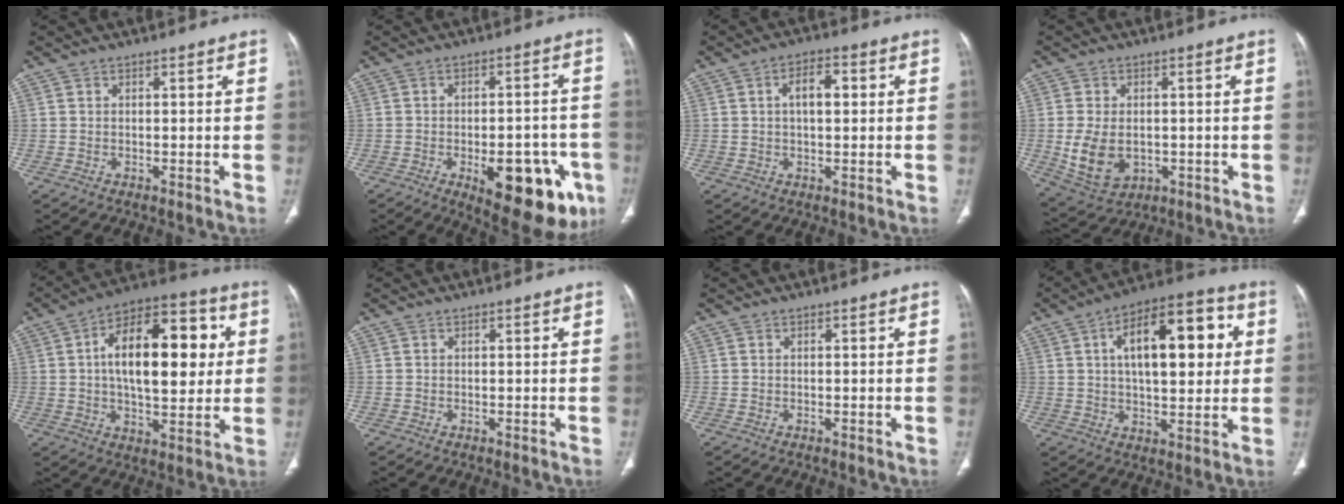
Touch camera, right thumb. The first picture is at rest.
{"total": 18.6, "force": [-7.3, 8.2, 15.0], "torque": [-0.138, 0.021, -0.079]}
{"total": 5.4, "force": [0.9, 2.7, 4.6], "torque": [-0.071, 0.011, 0.013]}
{"total": 9.7, "force": [-1.3, 6.7, 6.8], "torque": [-0.122, -0.004, -0.004]}
{"total": 21.1, "force": [3.4, 10.5, 18.0], "torque": [-0.248, 0.018, 0.044]}
{"total": 0.0}
{"total": 0.0}
{"total": 18.6, "force": [4.4, 8.6, 15.9], "torque": [-0.207, 0.017, 0.060]}